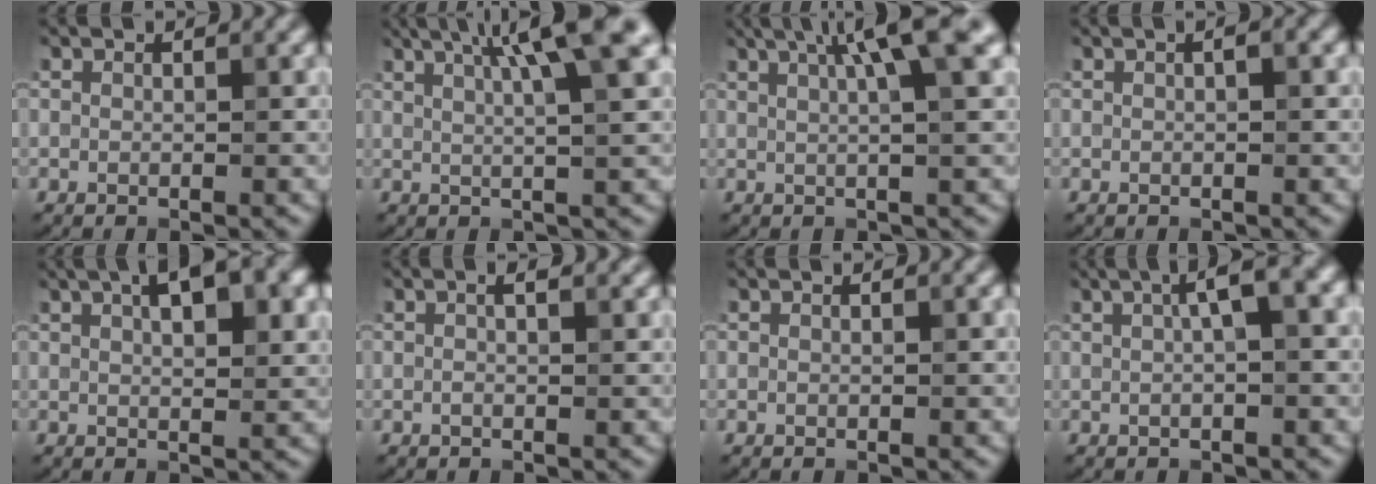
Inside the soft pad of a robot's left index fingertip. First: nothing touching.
{"total": 8.8, "force": [3.9, 2.0, 7.6], "torque": [-0.070, 0.035, 0.037]}
{"total": 7.1, "force": [2.9, 1.4, 6.3], "torque": [-0.064, 0.028, 0.034]}
{"total": 0.8, "force": [0.1, 0.1, 0.8], "torque": [-0.013, 0.003, 0.003]}
{"total": 6.5, "force": [3.0, 2.4, 5.3], "torque": [-0.066, 0.018, 0.035]}
{"total": 1.5, "force": [0.5, 0.4, 1.4], "torque": [-0.027, 0.001, 0.000]}
{"total": 0.0}
{"total": 4.2, "force": [1.2, 0.9, 4.0], "torque": [-0.062, 0.016, 0.016]}